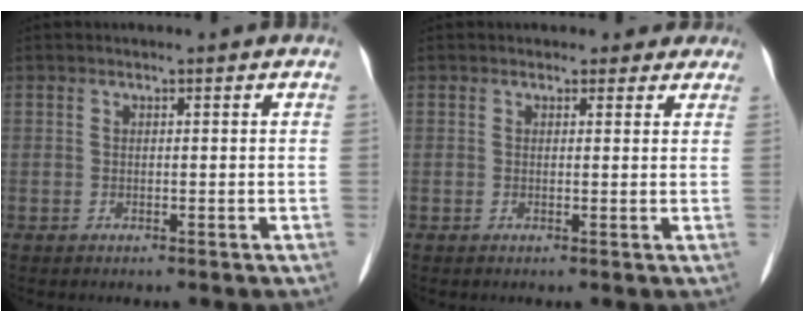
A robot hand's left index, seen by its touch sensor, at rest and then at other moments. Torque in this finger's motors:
{"motor_torque": [-0.32, 0.03, -0.12, -0.01]}